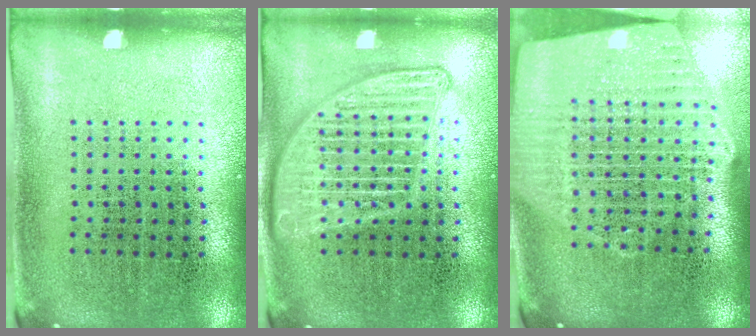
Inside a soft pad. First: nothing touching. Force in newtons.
{"total": 2.9, "press": 2.9, "slide": 0.3}
{"total": 2.6, "press": 2.2, "slide": 1.4}